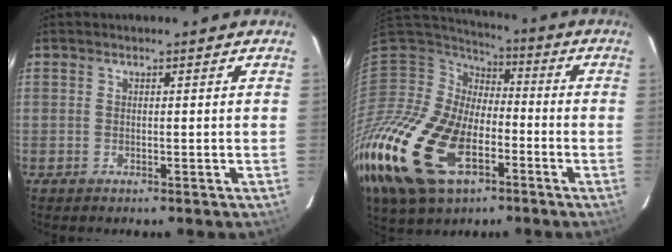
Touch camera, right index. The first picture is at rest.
{"total": 29.1, "force": [-13.3, 16.8, 19.6], "torque": [-0.464, -0.051, -0.239]}